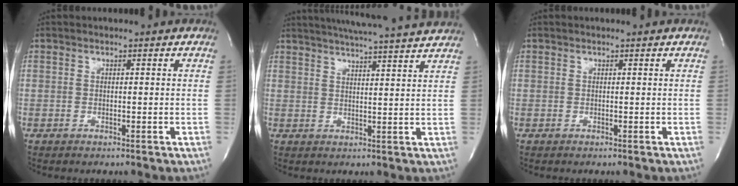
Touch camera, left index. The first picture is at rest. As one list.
[{"total": 16.1, "force": [14.8, -0.5, 6.3], "torque": [-0.112, -0.005, 0.194]}, {"total": 0.8, "force": [0.8, -0.1, 0.2], "torque": [-0.007, 0.000, 0.010]}]